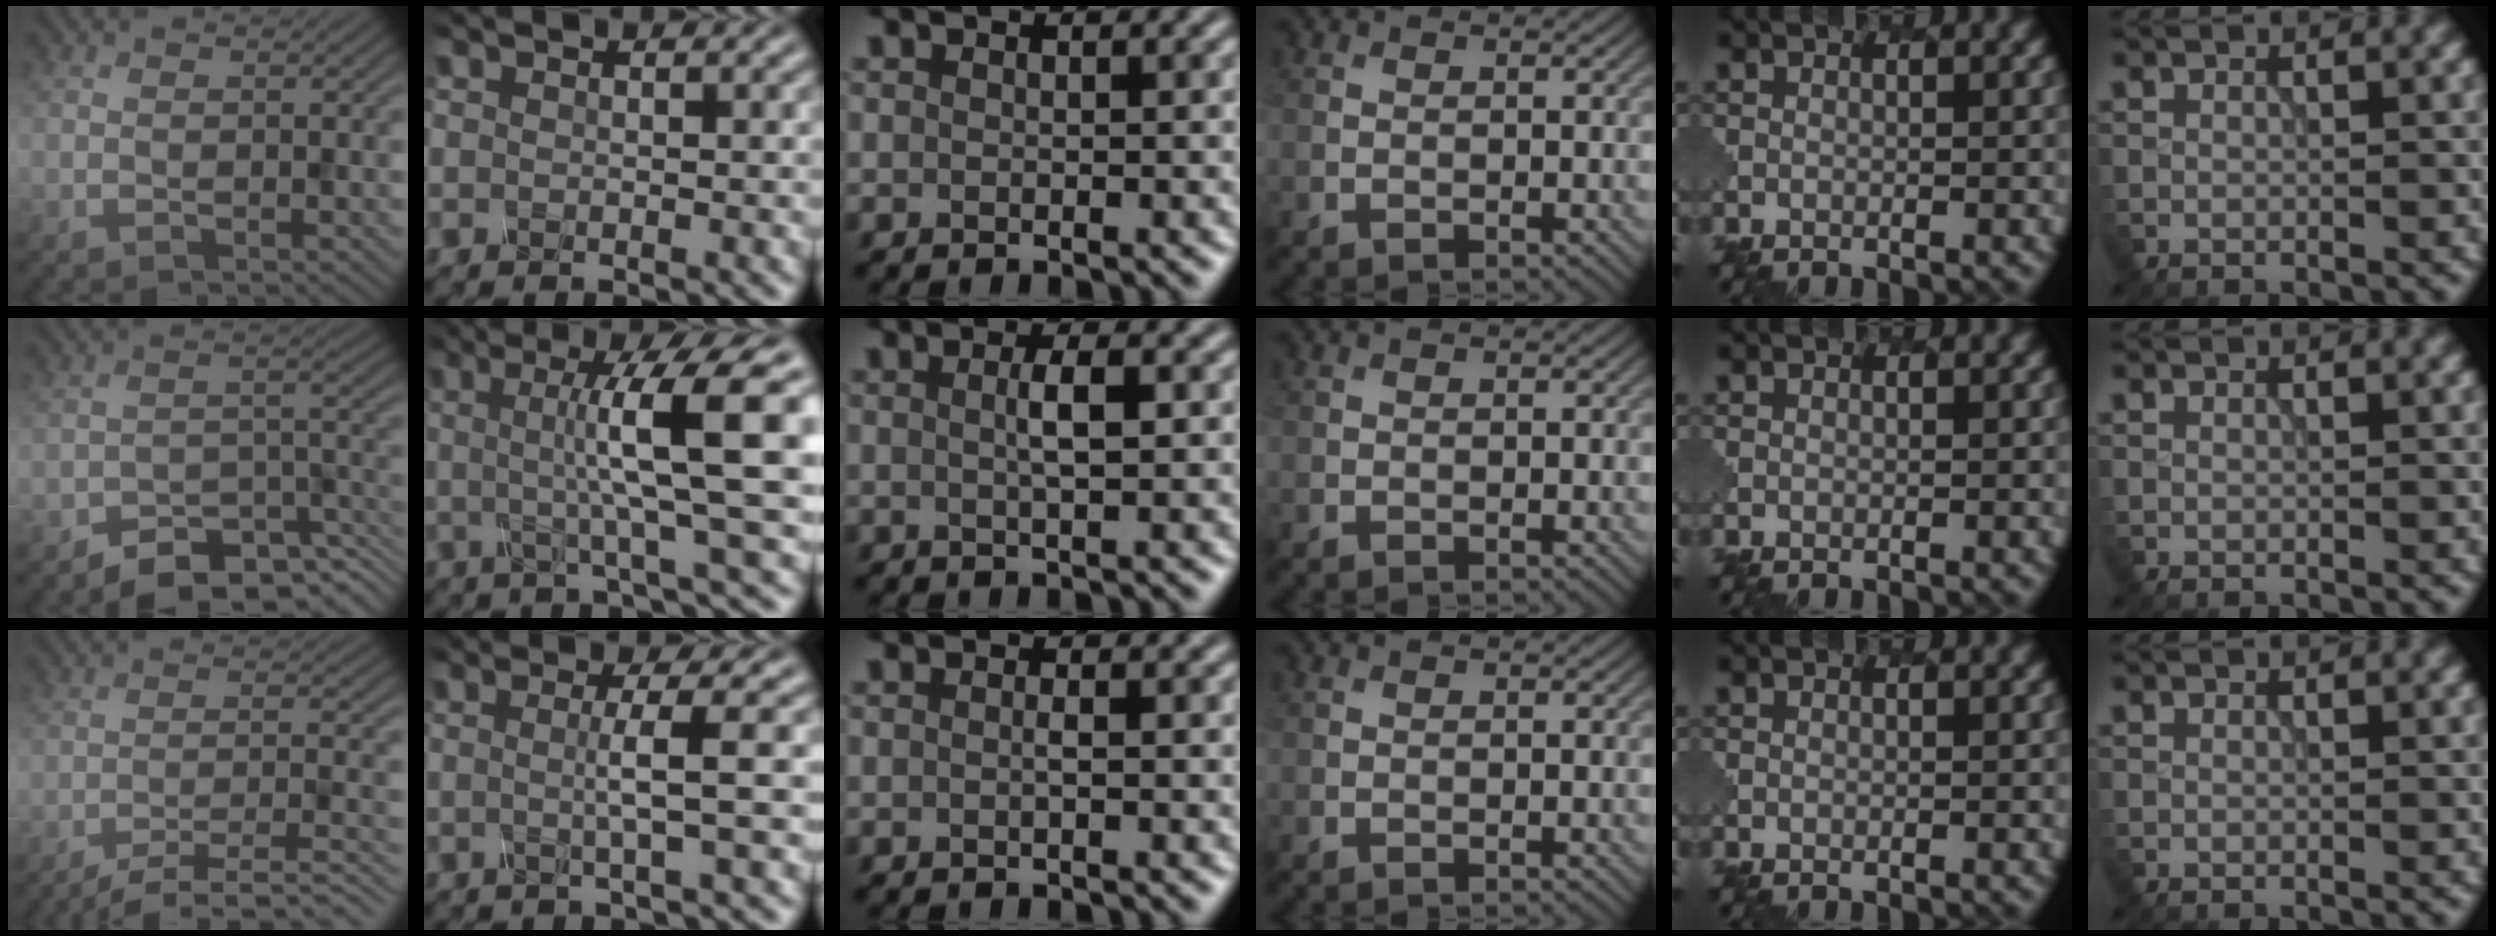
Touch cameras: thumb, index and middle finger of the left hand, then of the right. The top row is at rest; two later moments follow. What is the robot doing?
{"motion": "shake", "object": "salt shaker"}